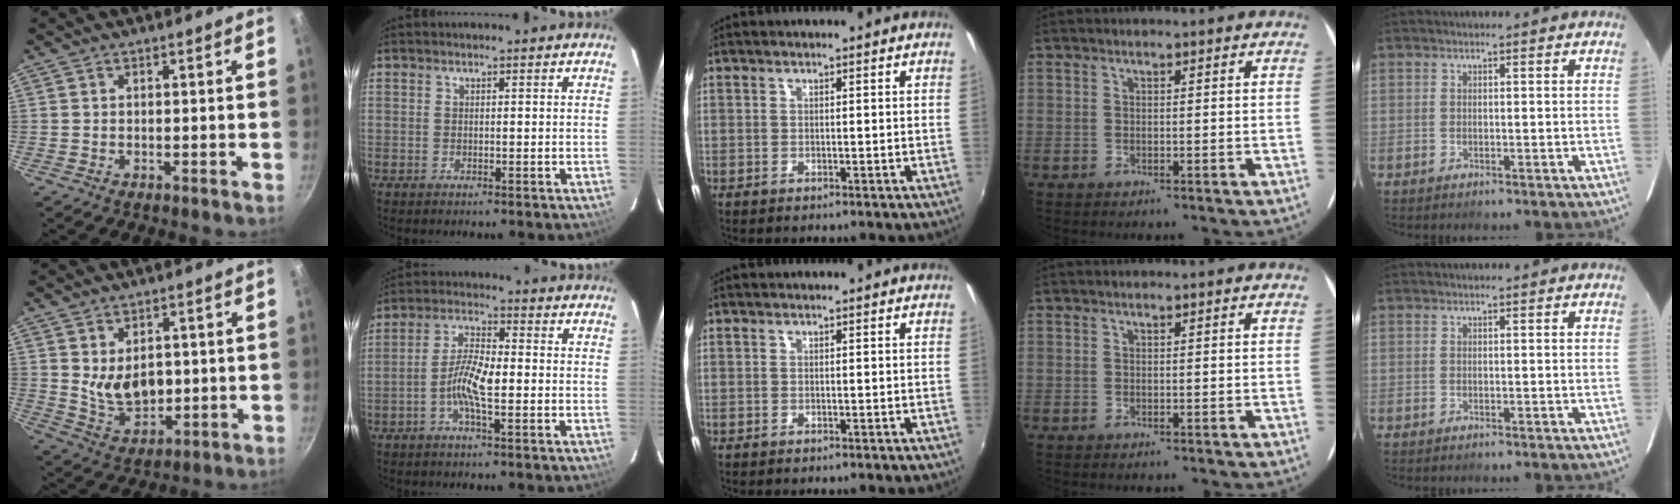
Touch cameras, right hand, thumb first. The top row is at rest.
{"thumb": {"total": 8.7, "force": [1.1, 5.9, 6.3], "torque": [-0.091, -0.027, 0.036]}, "index": {"total": 6.7, "force": [-2.0, 1.4, 6.2], "torque": [-0.127, 0.010, -0.043]}}